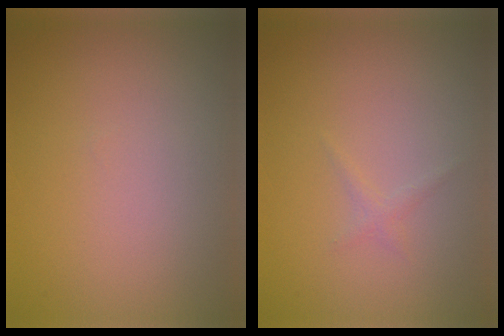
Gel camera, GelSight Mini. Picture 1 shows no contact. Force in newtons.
{"total": 0.7, "press": 0.7, "slide": 0.1}